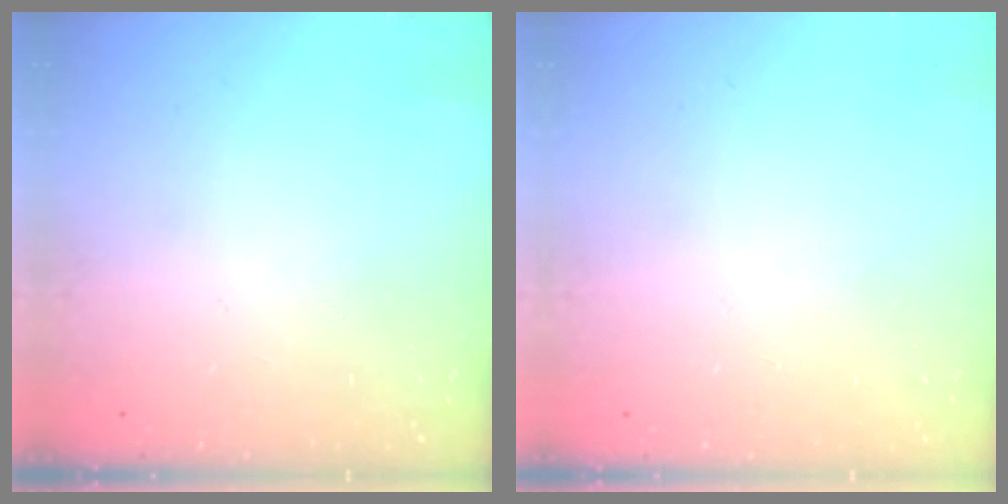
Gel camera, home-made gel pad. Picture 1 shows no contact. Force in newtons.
{"total": 2.6, "press": 2.6, "slide": 0.2}